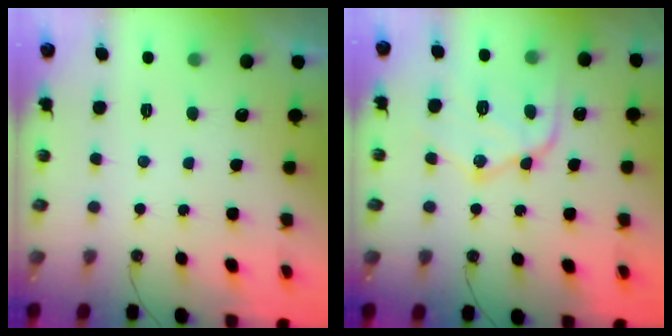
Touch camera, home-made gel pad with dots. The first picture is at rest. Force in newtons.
{"total": 16.0, "press": 16.0, "slide": 1.3}